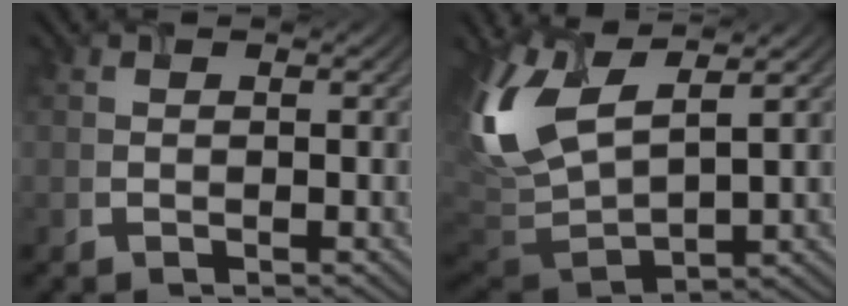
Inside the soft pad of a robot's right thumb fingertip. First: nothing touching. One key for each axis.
{"total": 10.9, "fx": 4.1, "fy": 4.6, "fz": 8.9, "tx": -0.233, "ty": 0.002, "tz": 0.088}